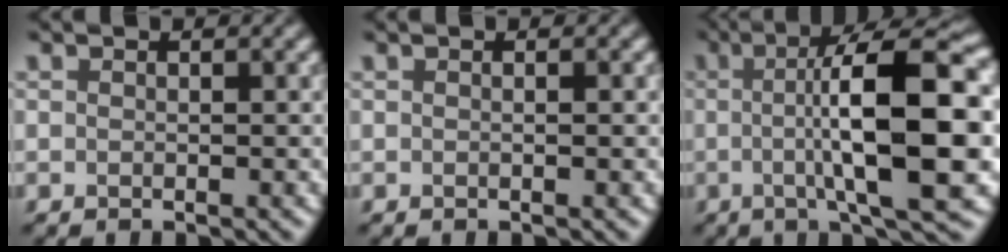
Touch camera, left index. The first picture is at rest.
{"total": 0.8, "force": [0.1, 0.2, 0.8], "torque": [-0.011, 0.002, -0.003]}
{"total": 12.8, "force": [0.1, 3.0, 12.5], "torque": [-0.165, 0.011, -0.003]}